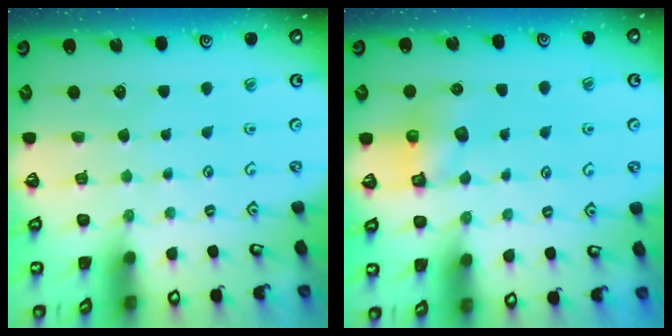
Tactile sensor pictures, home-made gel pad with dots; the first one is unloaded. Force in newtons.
{"total": 7.8, "press": 7.8, "slide": 0.4}